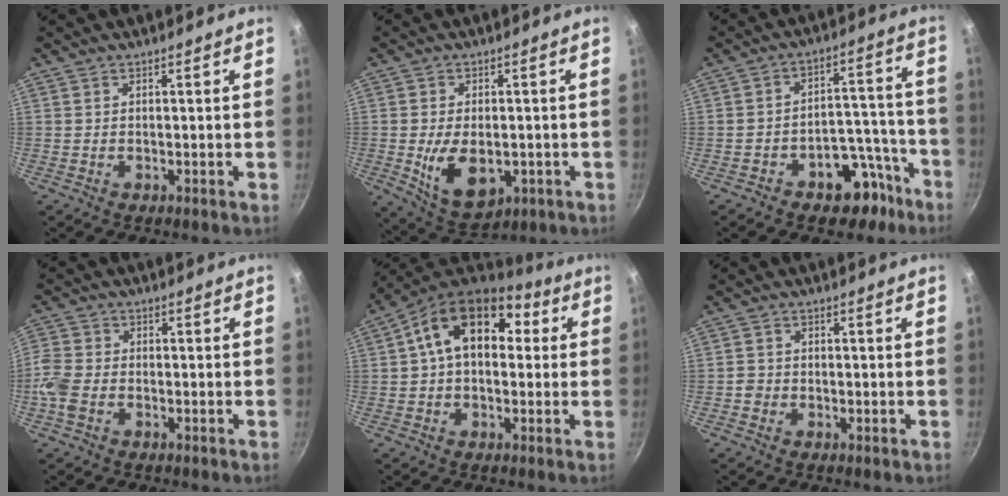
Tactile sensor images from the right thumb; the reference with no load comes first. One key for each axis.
{"total": 10.6, "fx": -2.2, "fy": 6.4, "fz": 8.1, "tx": -0.124, "ty": -0.006, "tz": -0.018}
{"total": 11.6, "fx": -7.0, "fy": 6.6, "fz": 6.4, "tx": -0.049, "ty": 0.074, "tz": -0.098}
{"total": 5.8, "fx": -1.9, "fy": 3.9, "fz": 3.7, "tx": -0.099, "ty": 0.006, "tz": -0.046}
{"total": 16.3, "fx": 3.1, "fy": 10.3, "fz": 12.2, "tx": -0.166, "ty": 0.040, "tz": 0.039}
{"total": 1.6, "fx": -0.6, "fy": 1.4, "fz": 0.5, "tx": -0.003, "ty": 0.006, "tz": -0.016}